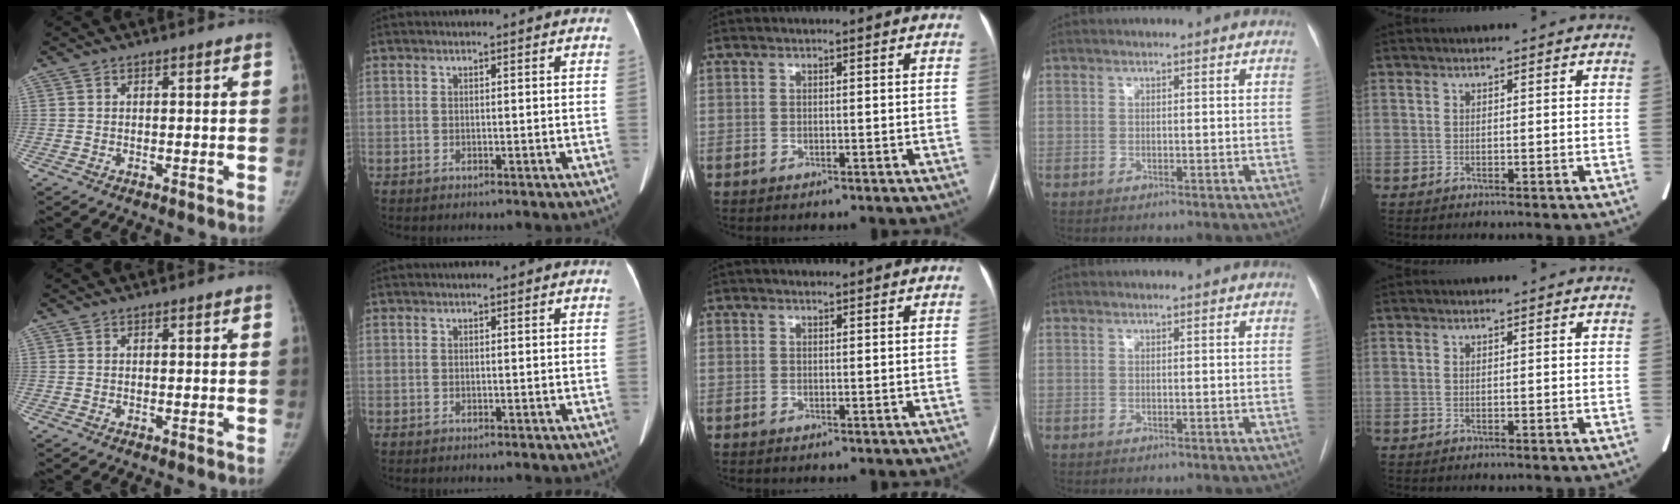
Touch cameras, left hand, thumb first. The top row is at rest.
{"middle": {"total": 1.0, "force": [-0.4, -0.8, -0.5], "torque": [0.004, -0.006, -0.006]}}